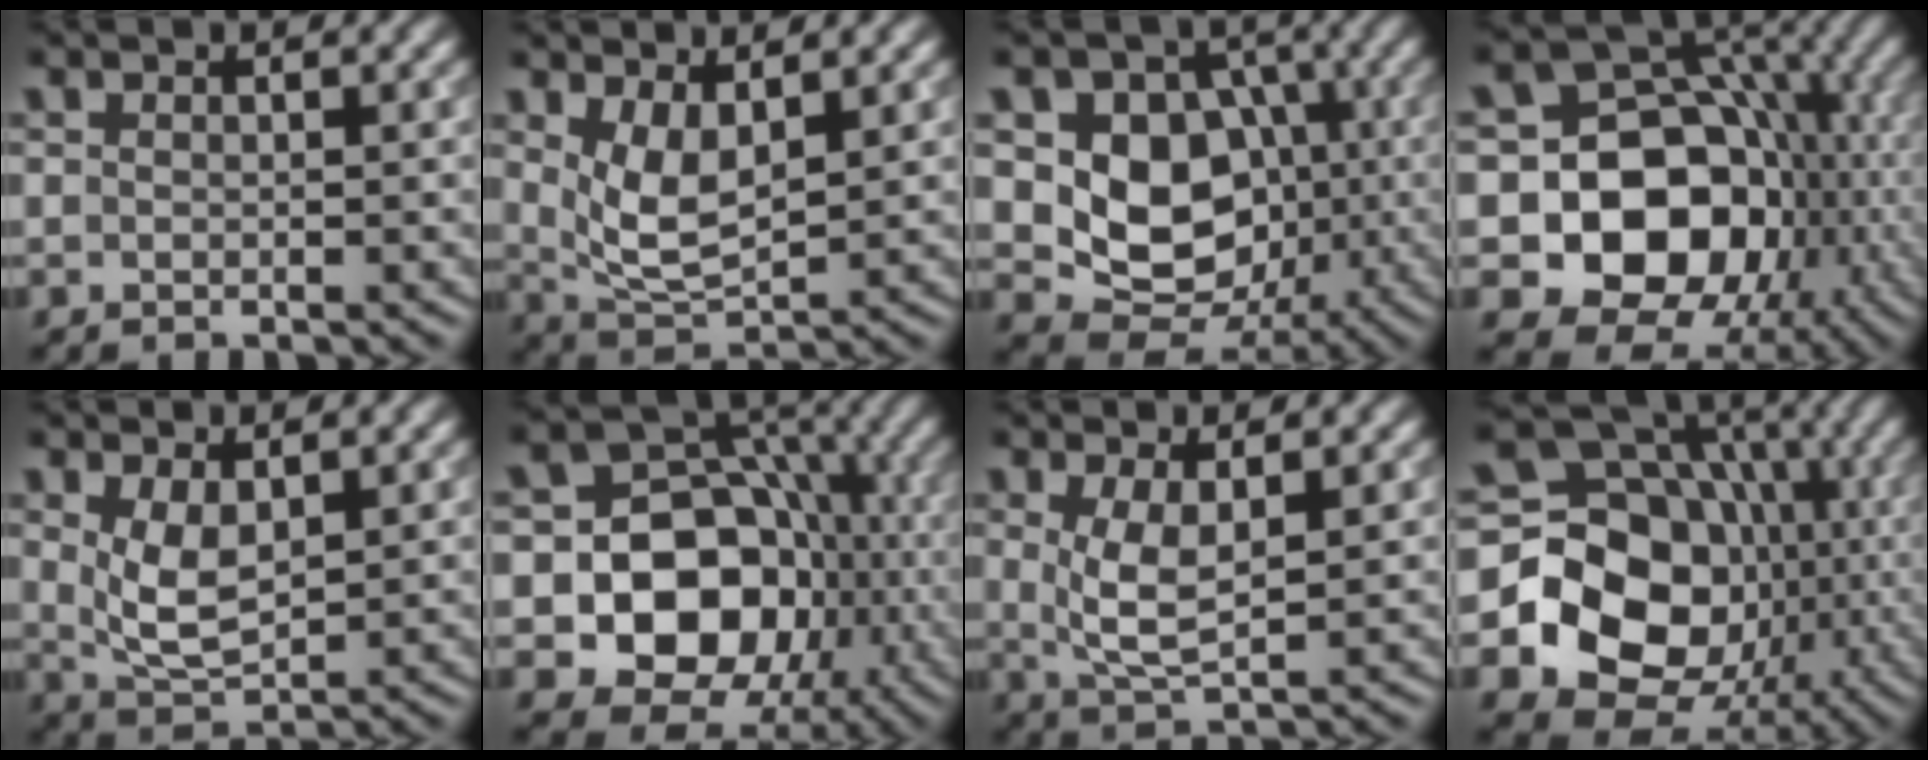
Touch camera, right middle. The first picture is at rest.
{"total": 4.2, "force": [1.5, 1.9, 3.5], "torque": [-0.080, -0.009, 0.036]}
{"total": 9.5, "force": [0.1, 7.7, 5.6], "torque": [-0.082, -0.007, -0.009]}
{"total": 14.3, "force": [-3.3, 11.7, 7.6], "torque": [-0.125, -0.008, -0.078]}
{"total": 3.6, "force": [1.0, 1.7, 3.0], "torque": [-0.071, -0.007, 0.027]}
{"total": 13.5, "force": [-3.4, 11.1, 6.9], "torque": [-0.096, -0.002, -0.088]}
{"total": 3.6, "force": [0.9, 1.2, 3.3], "torque": [-0.074, -0.007, 0.022]}
{"total": 16.9, "force": [-2.8, 14.3, 8.5], "torque": [-0.128, -0.022, -0.062]}